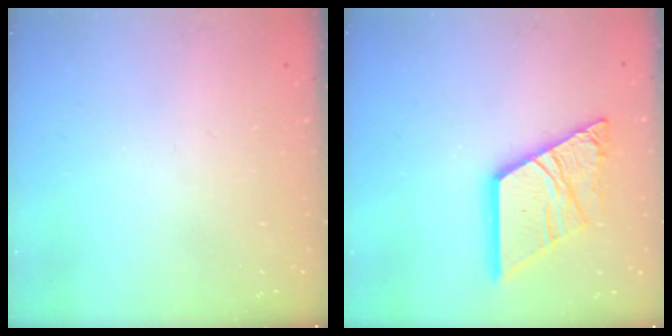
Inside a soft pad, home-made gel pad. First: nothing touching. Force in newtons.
{"total": 18.8, "press": 18.7, "slide": 2.0}